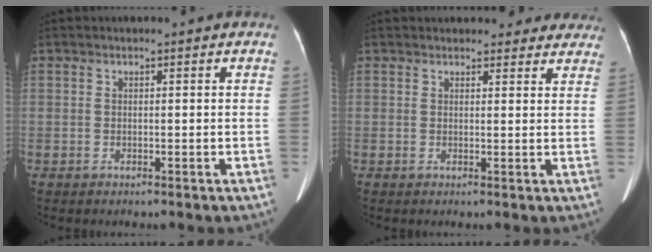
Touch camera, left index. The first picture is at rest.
{"total": 9.3, "force": [8.5, 3.3, 2.1], "torque": [0.010, 0.012, 0.081]}